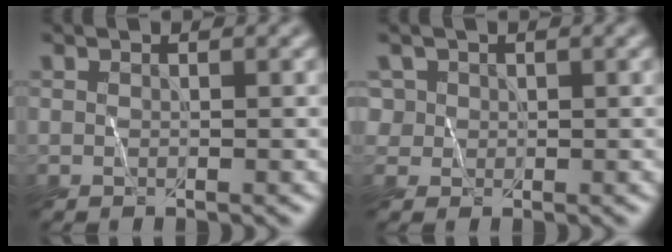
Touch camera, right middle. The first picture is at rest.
{"total": 1.9, "force": [0.8, 1.6, 0.4], "torque": [-0.012, 0.004, 0.020]}